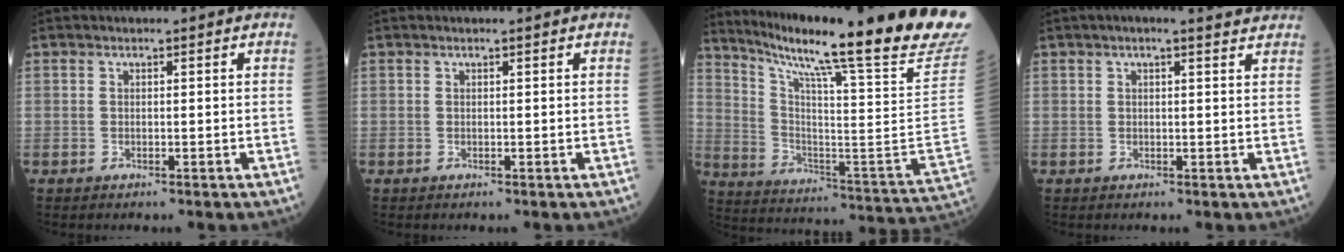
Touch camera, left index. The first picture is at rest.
{"total": 0.0}
{"total": 30.9, "force": [25.1, -1.7, 18.0], "torque": [-0.292, -0.105, 0.350]}
{"total": 4.8, "force": [4.0, 0.6, 2.6], "torque": [-0.039, 0.023, 0.042]}